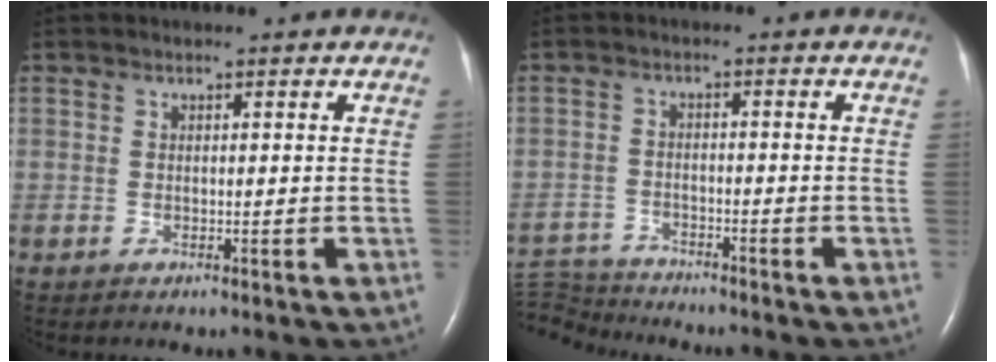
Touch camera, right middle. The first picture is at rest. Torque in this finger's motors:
{"motor_torque": [-0.76, -0.64, -0.52, -0.16]}